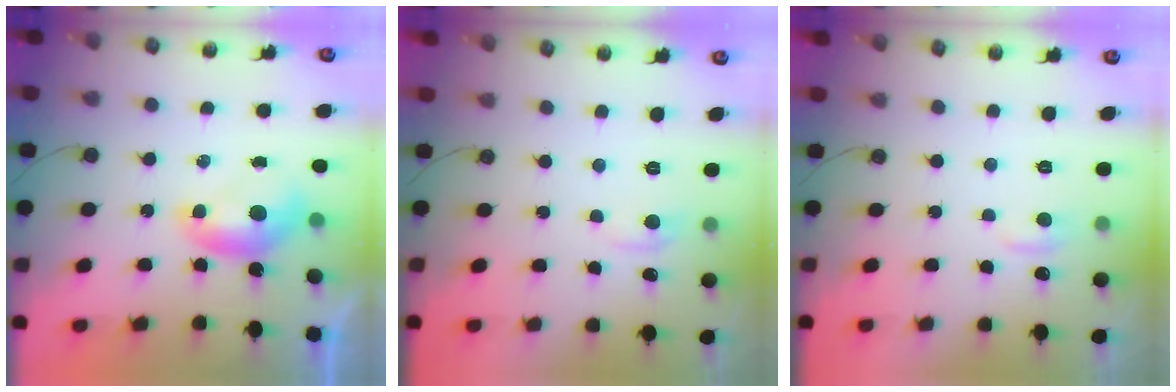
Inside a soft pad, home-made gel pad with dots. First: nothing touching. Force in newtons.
{"total": 1.0, "press": 0.8, "slide": 0.6}
{"total": 0.9, "press": 0.6, "slide": 0.7}